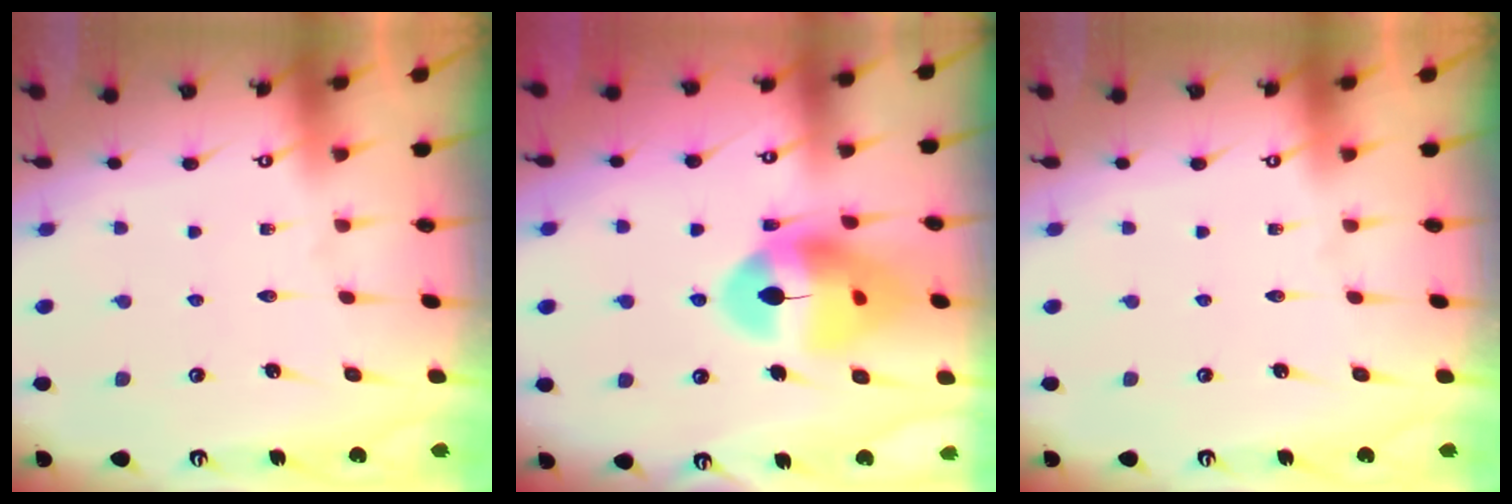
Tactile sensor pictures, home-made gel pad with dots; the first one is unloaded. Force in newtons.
{"total": 14.3, "press": 14.2, "slide": 1.4}
{"total": 0.0}